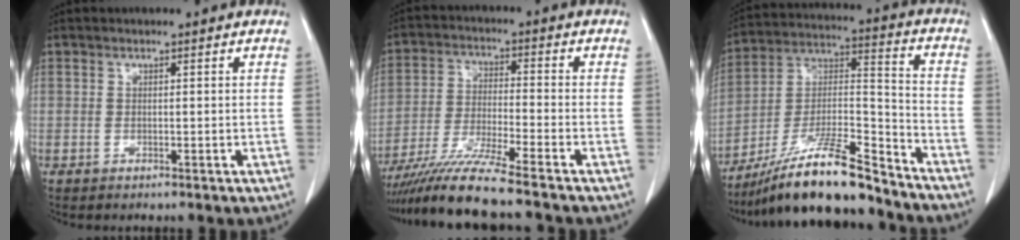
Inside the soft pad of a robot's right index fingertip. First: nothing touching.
{"total": 10.3, "force": [-8.6, -1.5, 5.6], "torque": [-0.103, -0.029, -0.158]}
{"total": 17.6, "force": [-14.7, 1.9, 9.5], "torque": [-0.183, 0.003, -0.263]}